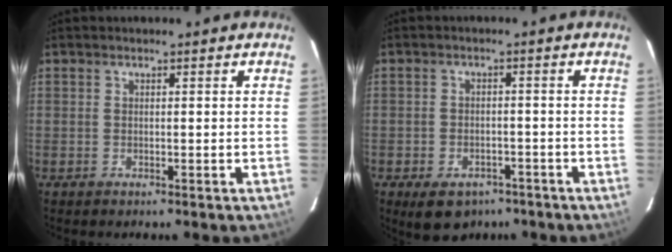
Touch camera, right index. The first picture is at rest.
{"total": 8.4, "force": [-5.5, 5.3, 3.6], "torque": [-0.077, 0.002, -0.067]}